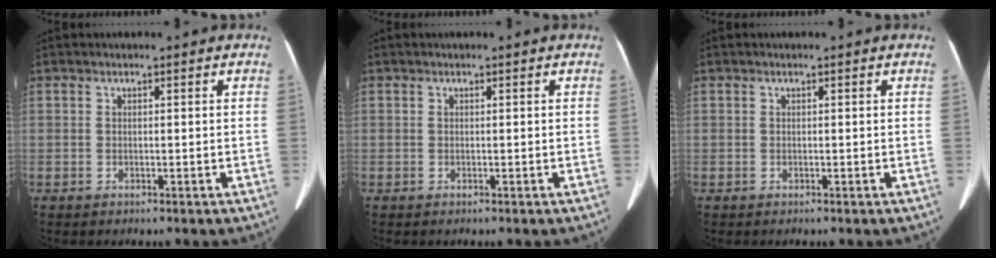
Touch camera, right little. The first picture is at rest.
{"total": 0.0}
{"total": 0.0}